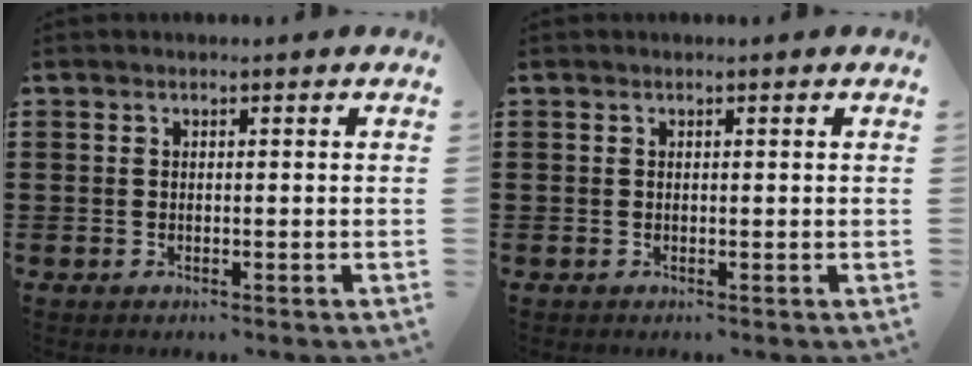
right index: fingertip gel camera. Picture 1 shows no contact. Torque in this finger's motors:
{"motor_torque": [0.00, -0.08, 0.00, 0.00]}